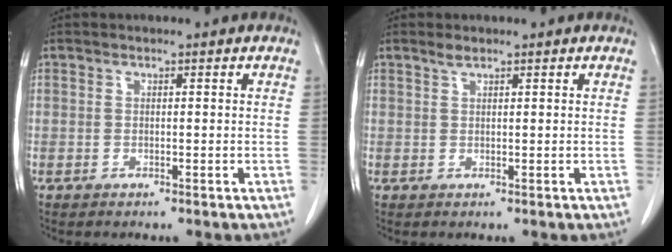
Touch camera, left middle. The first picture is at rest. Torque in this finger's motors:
{"motor_torque": [0.45, -0.39, -0.01, 0.01]}